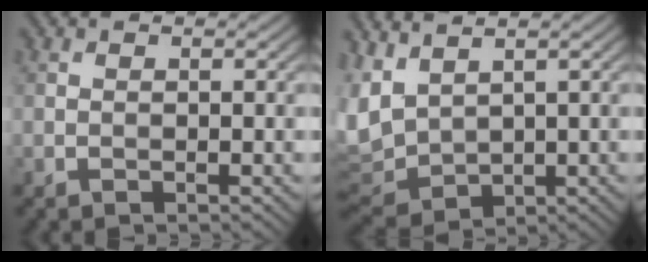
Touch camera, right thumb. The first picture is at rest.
{"total": 6.3, "force": [2.2, 3.7, 4.6], "torque": [-0.146, 0.000, 0.043]}